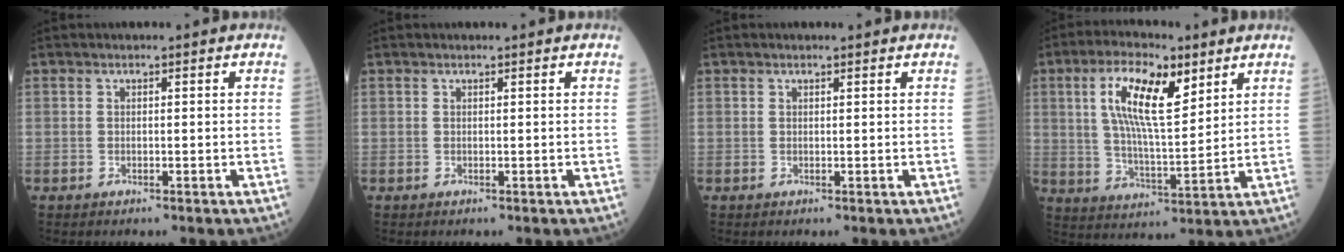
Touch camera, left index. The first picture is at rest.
{"total": 0.0}
{"total": 0.6, "force": [0.6, 0.1, 0.2], "torque": [-0.005, 0.002, 0.008]}
{"total": 11.9, "force": [5.3, 3.4, 10.0], "torque": [-0.196, 0.014, 0.098]}